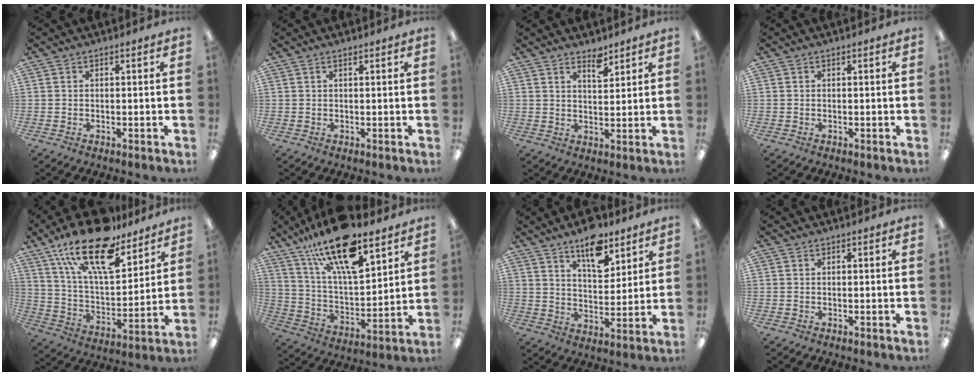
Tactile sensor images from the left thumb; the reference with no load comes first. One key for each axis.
{"total": 0.6, "fx": 0.5, "fy": 0.2, "fz": 0.3, "tx": -0.007, "ty": 0.001, "tz": 0.009}
{"total": 4.2, "fx": 3.6, "fy": 1.5, "fz": 1.5, "tx": -0.003, "ty": -0.029, "tz": 0.060}
{"total": 0.0}
{"total": 22.1, "fx": 15.5, "fy": 8.4, "fz": 13.3, "tx": -0.231, "ty": -0.091, "tz": 0.271}
{"total": 21.2, "fx": 14.6, "fy": 7.3, "fz": 13.5, "tx": -0.229, "ty": -0.083, "tz": 0.249}
{"total": 12.1, "fx": 8.4, "fy": 5.6, "fz": 6.6, "tx": -0.088, "ty": -0.046, "tz": 0.144}
{"total": 0.0}